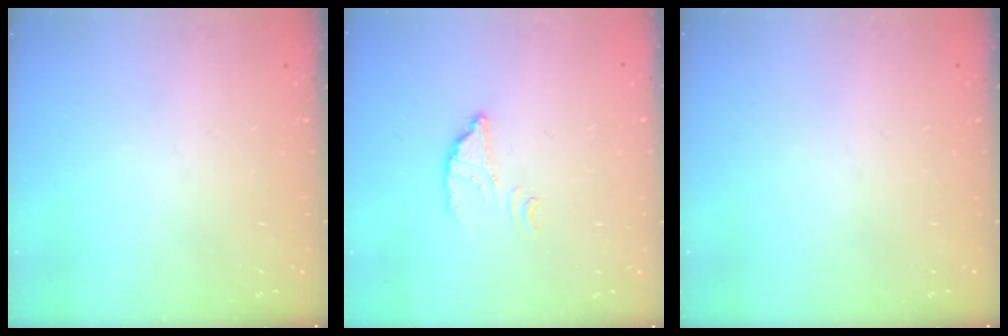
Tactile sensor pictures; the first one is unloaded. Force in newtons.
{"total": 2.6, "press": 2.6, "slide": 0.1}
{"total": 0.0}